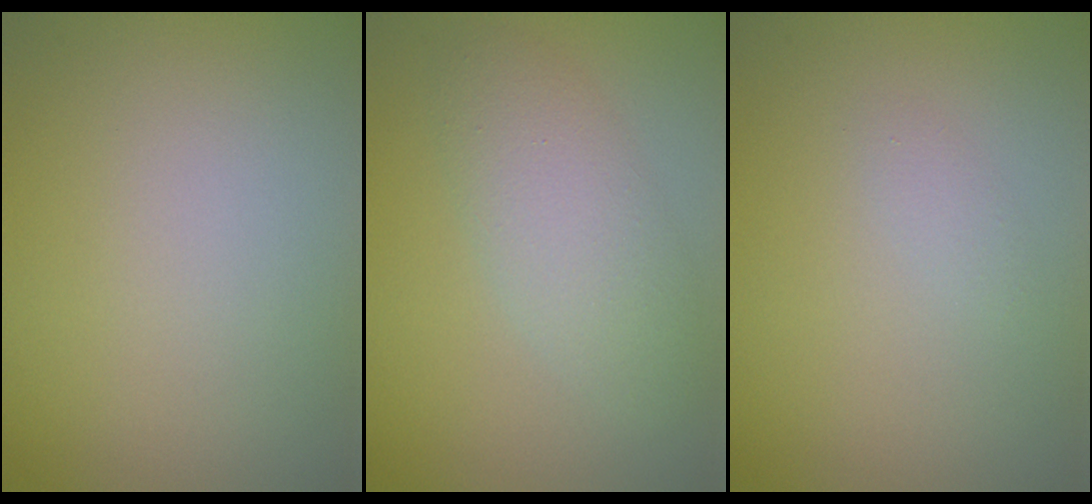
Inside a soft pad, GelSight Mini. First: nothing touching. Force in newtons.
{"total": 3.8, "press": 3.8, "slide": 0.0}
{"total": 0.6, "press": 0.6, "slide": 0.1}